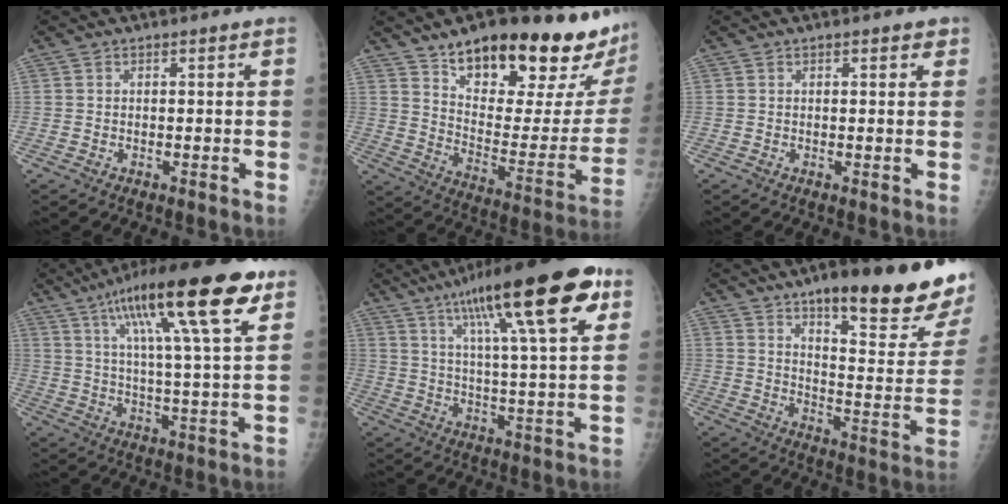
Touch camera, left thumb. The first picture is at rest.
{"total": 29.3, "force": [19.8, 9.0, 19.7], "torque": [-0.245, -0.080, 0.288]}
{"total": 2.0, "force": [1.2, 0.9, 1.3], "torque": [-0.008, -0.002, 0.012]}
{"total": 22.3, "force": [11.5, 4.3, 18.6], "torque": [-0.294, -0.012, 0.182]}
{"total": 23.7, "force": [12.2, 5.0, 19.6], "torque": [-0.296, -0.012, 0.188]}
{"total": 24.6, "force": [16.7, 5.0, 17.4], "torque": [-0.209, -0.090, 0.235]}